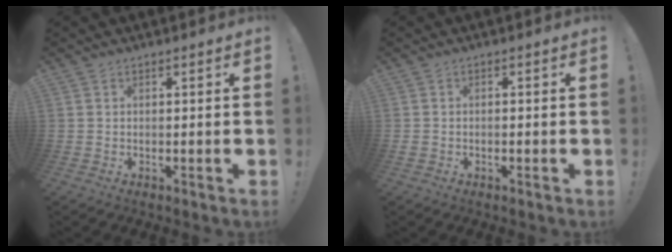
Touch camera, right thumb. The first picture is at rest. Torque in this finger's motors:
{"motor_torque": [0.00, 0.05, 0.13, -0.25, -0.02]}